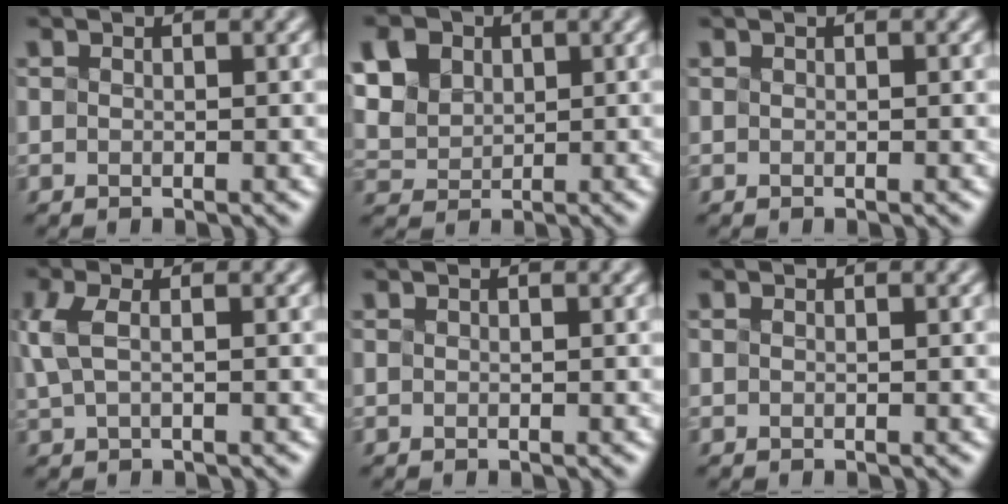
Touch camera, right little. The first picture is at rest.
{"total": 7.7, "force": [3.2, 5.8, 3.9], "torque": [-0.096, 0.029, 0.063]}
{"total": 0.0}
{"total": 1.7, "force": [0.1, 0.5, 1.6], "torque": [-0.044, 0.005, 0.014]}
{"total": 0.0}
{"total": 0.0}